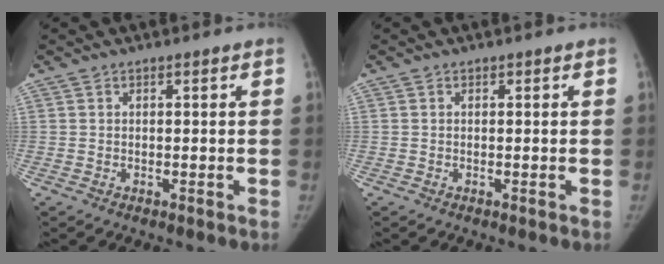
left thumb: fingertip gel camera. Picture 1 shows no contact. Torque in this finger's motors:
{"motor_torque": [0.14, -0.02, 0.25, 0.00, 0.06]}